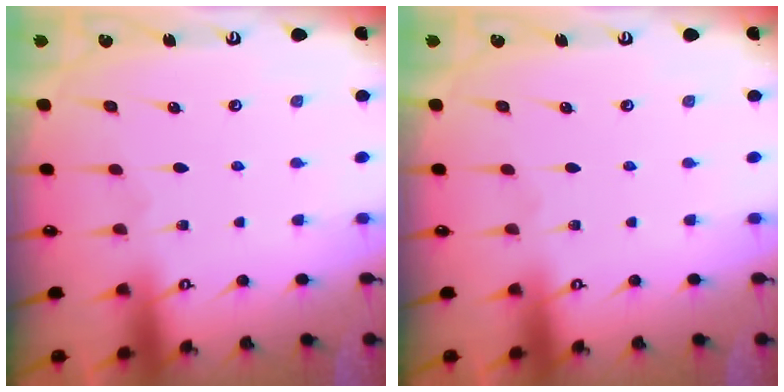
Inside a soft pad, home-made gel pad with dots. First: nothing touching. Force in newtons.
{"total": 0.0}